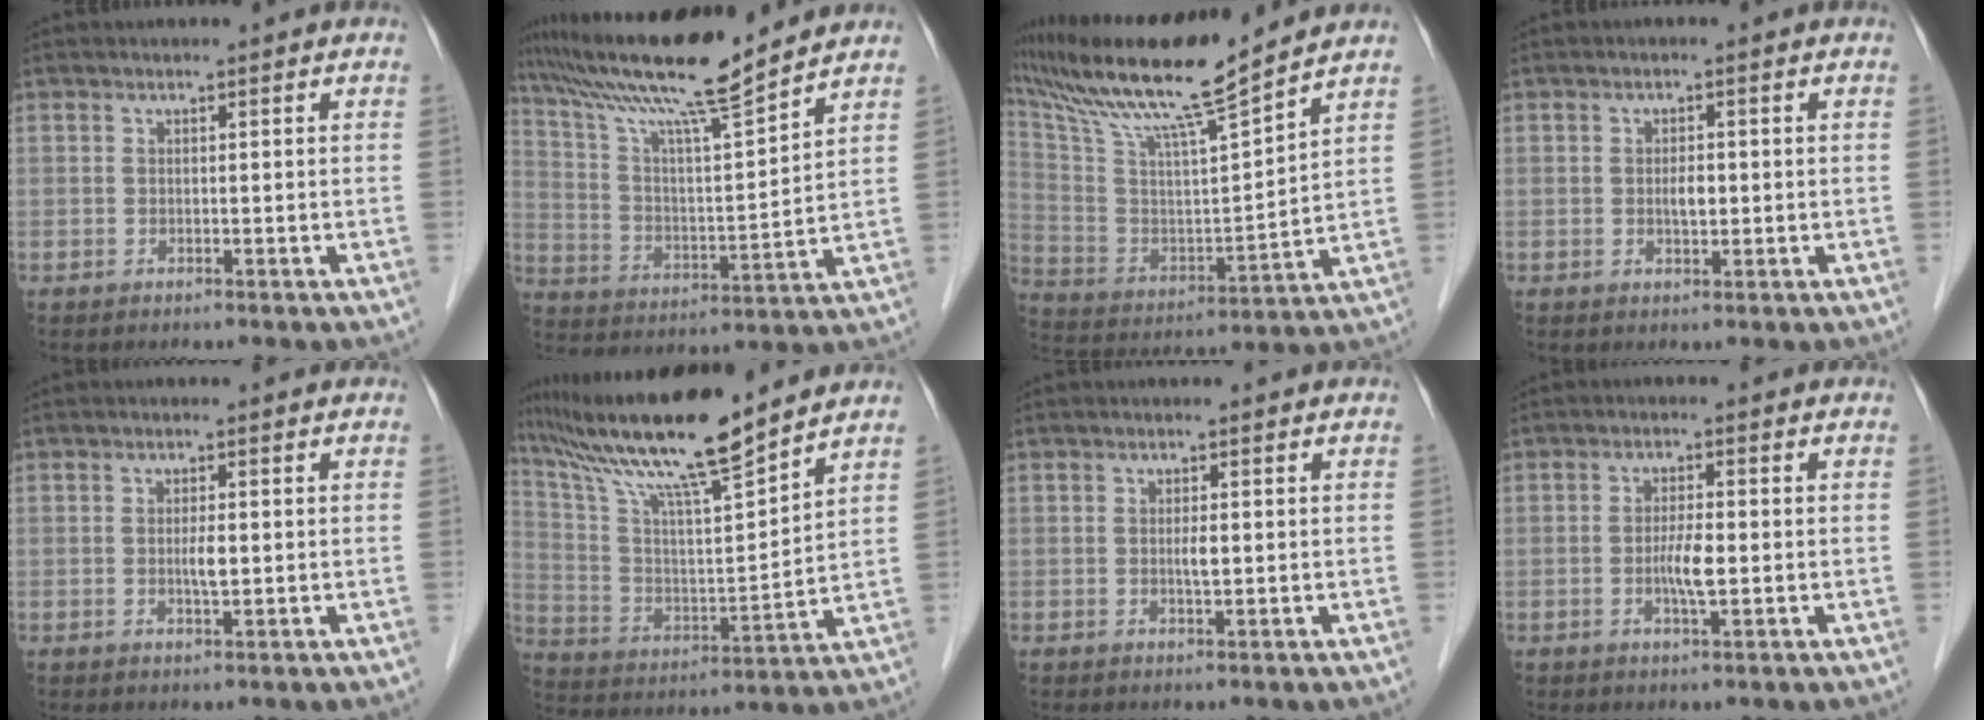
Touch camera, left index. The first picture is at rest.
{"total": 15.9, "force": [13.8, -0.4, 8.1], "torque": [-0.152, 0.005, 0.243]}
{"total": 17.6, "force": [14.7, -0.3, 9.6], "torque": [-0.191, 0.012, 0.266]}
{"total": 2.0, "force": [0.0, 0.8, 1.9], "torque": [-0.035, 0.001, 0.000]}
{"total": 2.1, "force": [0.0, 0.4, 2.1], "torque": [-0.041, -0.001, 0.001]}
{"total": 17.6, "force": [14.7, 0.2, 9.7], "torque": [-0.183, 0.008, 0.266]}
{"total": 1.5, "force": [0.1, 0.2, 1.5], "torque": [-0.029, -0.001, 0.001]}
{"total": 3.7, "force": [-0.6, 0.5, 3.6], "torque": [-0.072, -0.003, -0.011]}